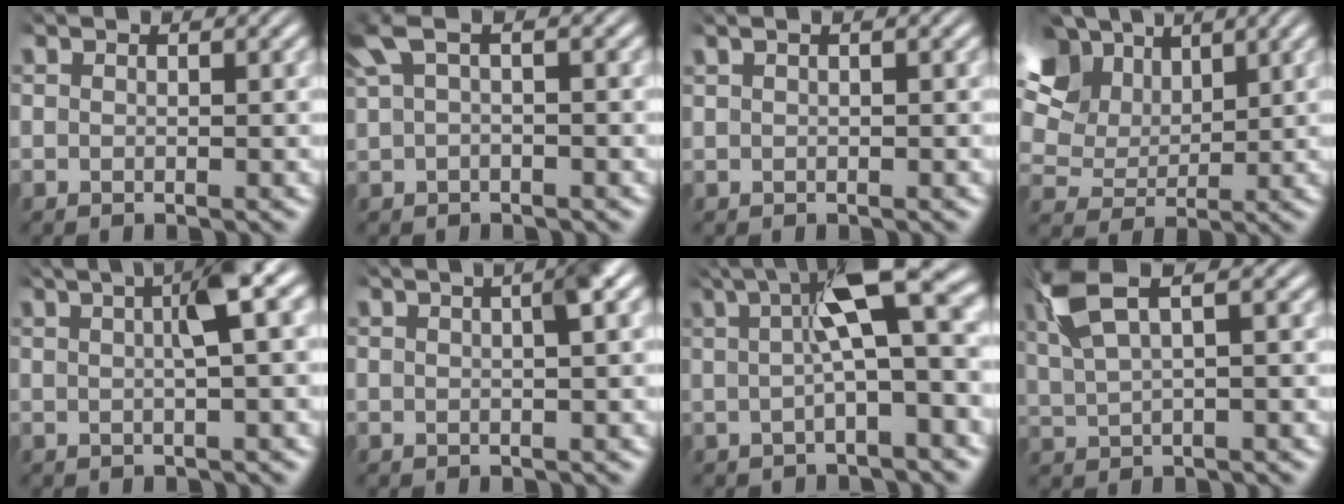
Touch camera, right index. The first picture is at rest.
{"total": 3.7, "force": [1.7, 1.5, 2.9], "torque": [-0.064, 0.015, 0.031]}
{"total": 0.9, "force": [0.6, 0.1, 0.7], "torque": [-0.006, 0.012, 0.006]}
{"total": 10.4, "force": [4.2, 7.4, 5.9], "torque": [-0.112, 0.001, 0.068]}
{"total": 6.1, "force": [2.4, 1.3, 5.4], "torque": [-0.068, 0.029, 0.025]}
{"total": 4.2, "force": [1.5, 1.0, 3.8], "torque": [-0.039, 0.019, 0.015]}
{"total": 8.7, "force": [2.5, 1.8, 8.1], "torque": [-0.094, 0.032, 0.029]}
{"total": 5.9, "force": [2.5, 2.7, 4.6], "torque": [-0.098, 0.010, 0.048]}